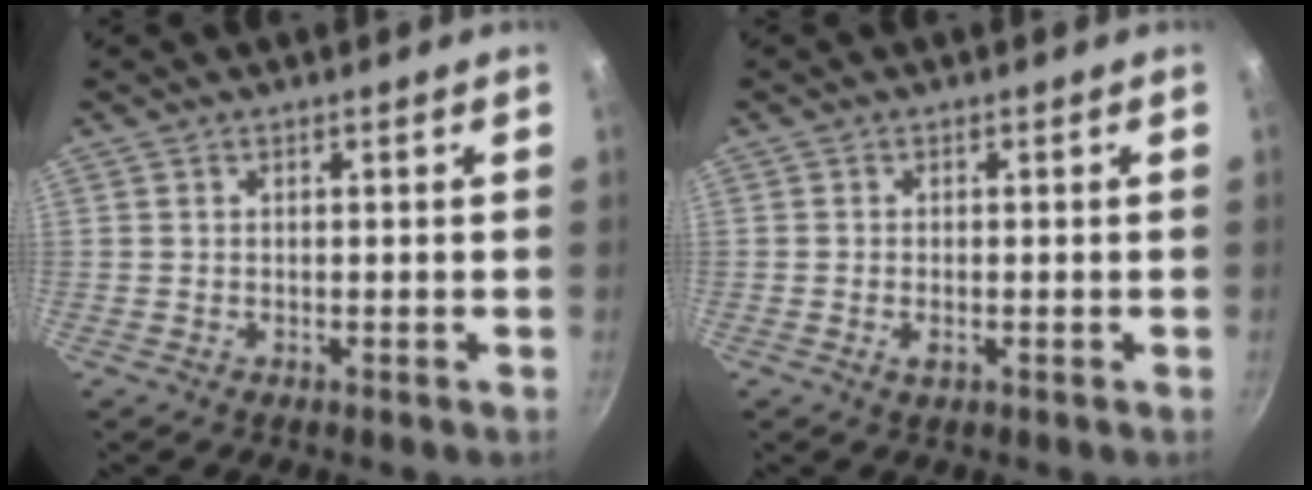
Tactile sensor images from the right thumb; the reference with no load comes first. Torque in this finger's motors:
{"motor_torque": [-0.48, 0.17, -0.28, 0.19, -0.01]}